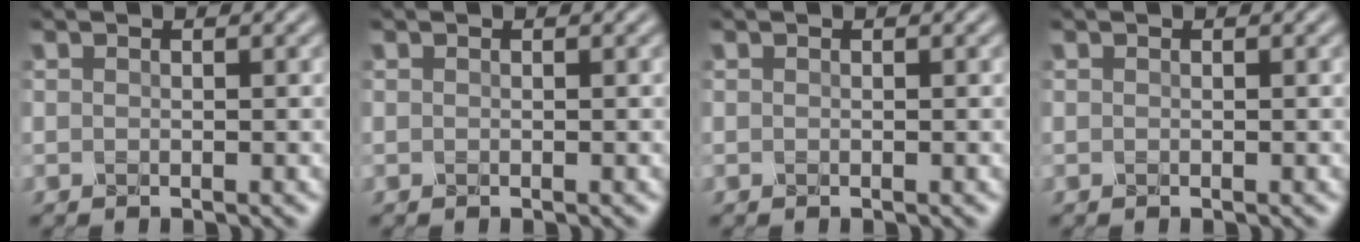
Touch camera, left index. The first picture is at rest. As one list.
[{"total": 0.0}, {"total": 0.0}, {"total": 0.0}]